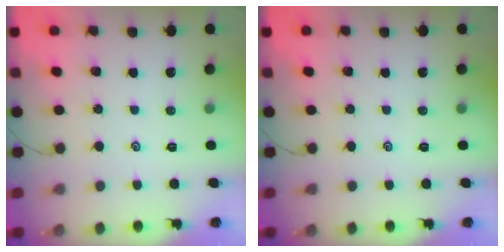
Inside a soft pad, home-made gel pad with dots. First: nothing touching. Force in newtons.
{"total": 0.0}